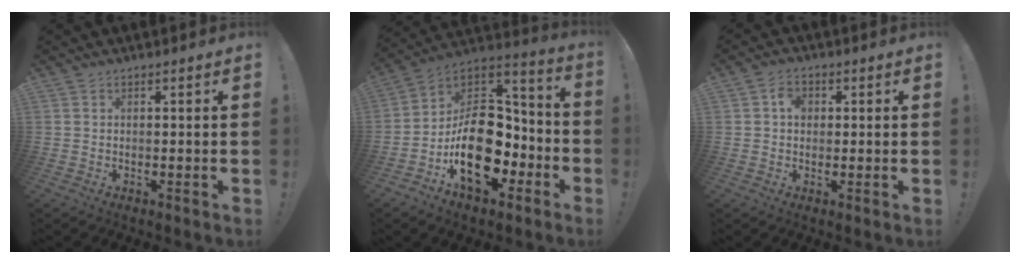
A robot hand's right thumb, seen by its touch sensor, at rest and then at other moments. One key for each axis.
{"total": 23.0, "fx": -6.8, "fy": 15.4, "fz": 15.7, "tx": -0.248, "ty": 0.035, "tz": -0.093}
{"total": 3.9, "fx": 0.5, "fy": 3.0, "fz": 2.4, "tx": -0.036, "ty": 0.004, "tz": 0.006}